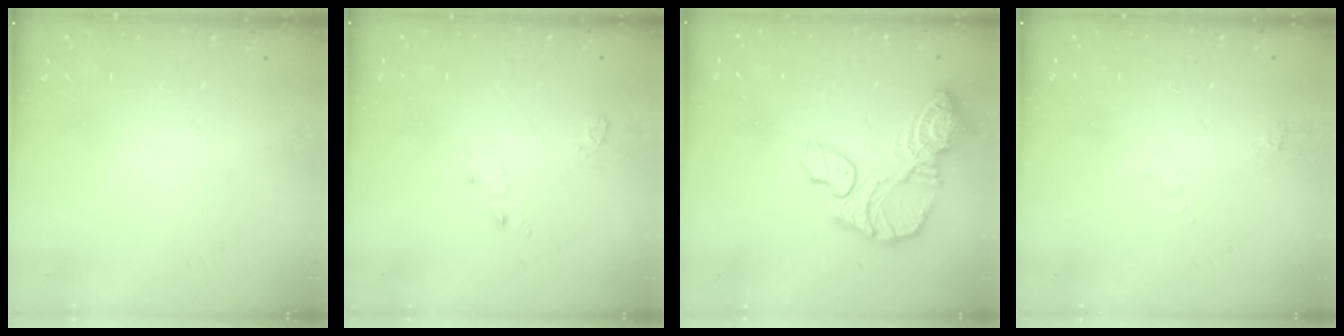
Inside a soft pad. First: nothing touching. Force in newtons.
{"total": 3.8, "press": 3.8, "slide": 0.4}
{"total": 14.3, "press": 14.3, "slide": 1.0}
{"total": 3.0, "press": 2.1, "slide": 2.1}